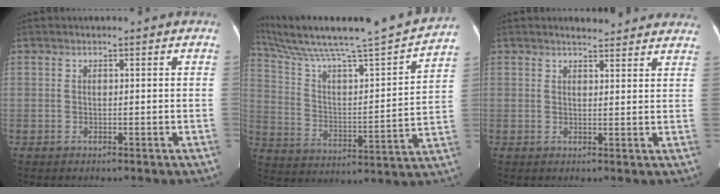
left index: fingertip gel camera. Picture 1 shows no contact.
{"total": 21.3, "force": [19.2, 0.5, 9.2], "torque": [-0.164, -0.024, 0.292]}
{"total": 7.3, "force": [6.8, 1.5, 2.2], "torque": [-0.019, 0.008, 0.069]}